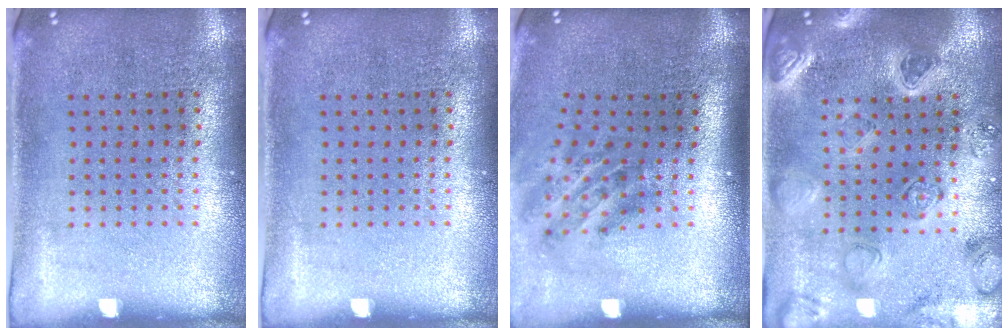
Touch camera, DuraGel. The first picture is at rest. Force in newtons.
{"total": 0.0}
{"total": 1.9, "press": 1.2, "slide": 1.5}
{"total": 2.2, "press": 2.2, "slide": 0.2}